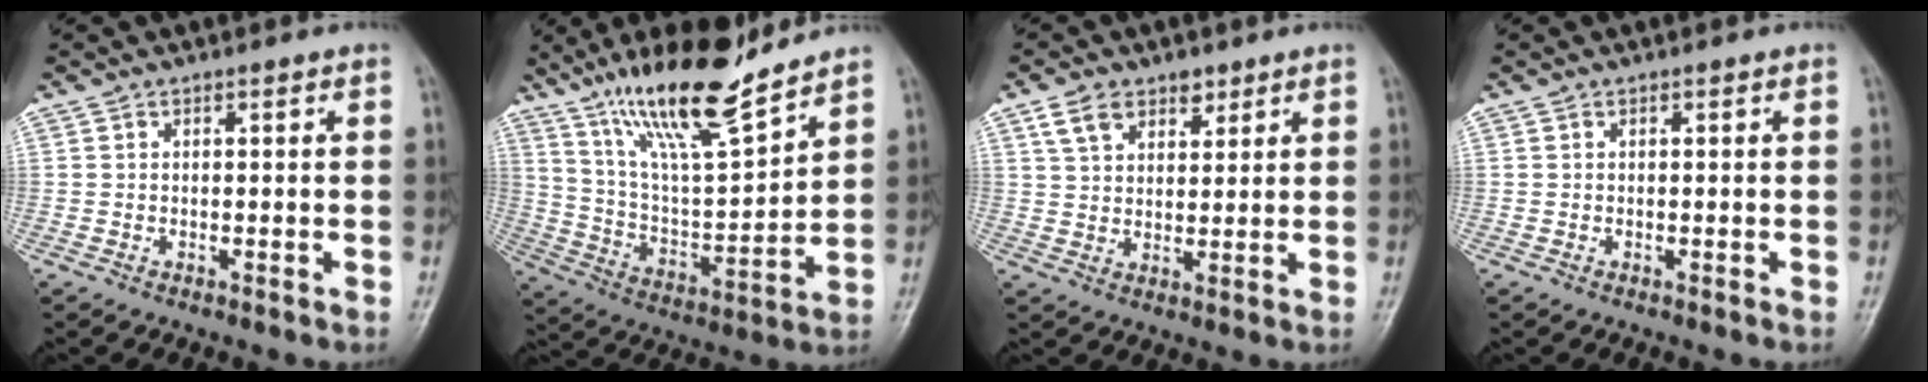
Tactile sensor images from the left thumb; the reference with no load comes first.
{"total": 17.8, "force": [13.5, 3.1, 11.1], "torque": [-0.178, -0.072, 0.250]}
{"total": 6.7, "force": [4.0, 4.3, 3.3], "torque": [-0.034, -0.014, 0.072]}
{"total": 0.0}